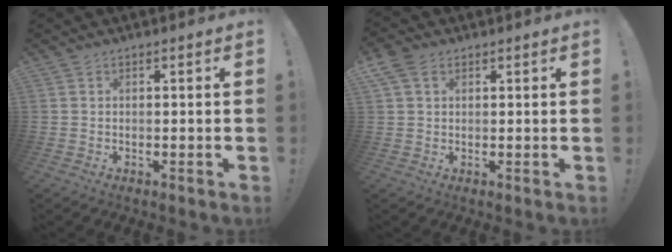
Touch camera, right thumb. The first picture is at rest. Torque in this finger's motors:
{"motor_torque": [0.23, 0.23, 0.45, 0.16, 0.34]}